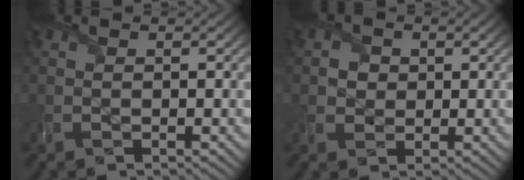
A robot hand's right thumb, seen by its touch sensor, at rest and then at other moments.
{"total": 2.5, "force": [0.4, 2.3, 1.0], "torque": [-0.025, -0.002, 0.000]}